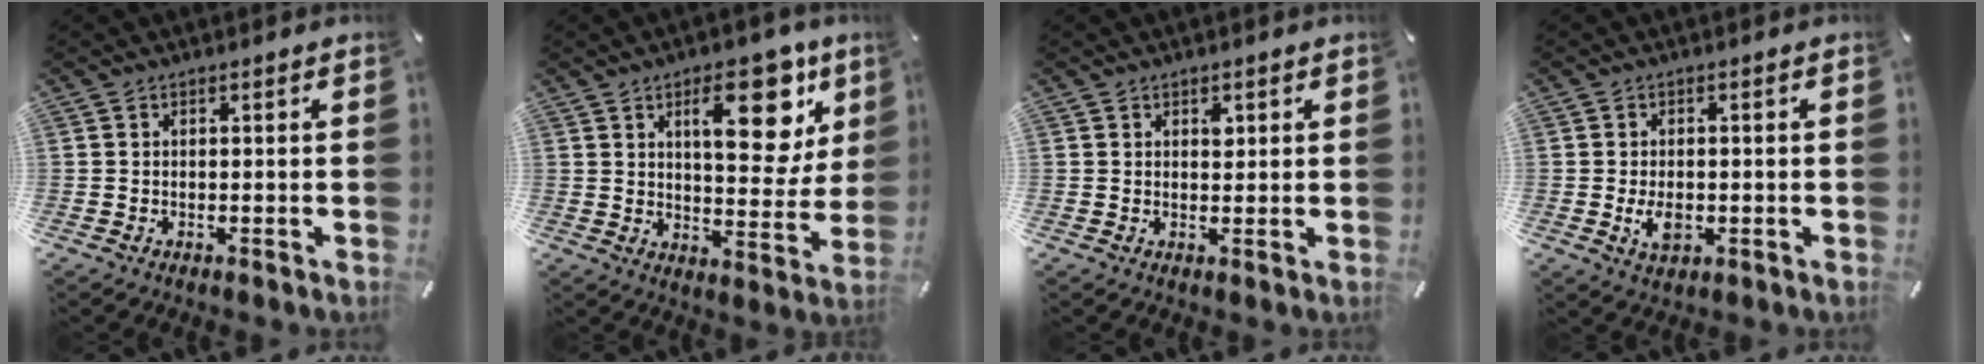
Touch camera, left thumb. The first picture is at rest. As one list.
[{"total": 17.7, "force": [8.0, 8.5, 13.3], "torque": [-0.163, -0.033, 0.126]}, {"total": 1.9, "force": [0.8, 1.3, 1.1], "torque": [0.002, -0.006, 0.009]}, {"total": 4.6, "force": [-0.9, 2.8, 3.6], "torque": [-0.083, -0.002, -0.019]}]